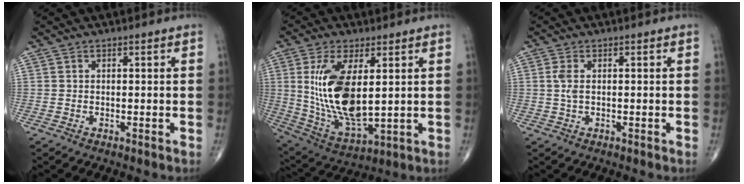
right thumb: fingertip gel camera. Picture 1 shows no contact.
{"total": 16.6, "force": [2.8, 7.3, 14.7], "torque": [-0.289, -0.024, 0.071]}
{"total": 2.3, "force": [0.3, 1.0, 2.0], "torque": [-0.056, 0.006, 0.006]}